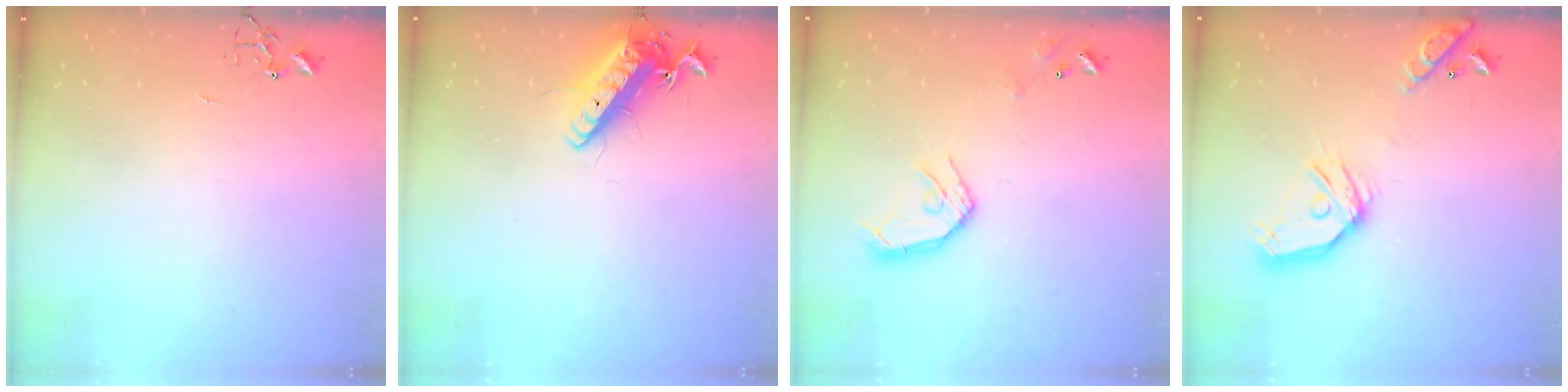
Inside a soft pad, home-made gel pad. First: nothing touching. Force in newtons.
{"total": 13.6, "press": 13.4, "slide": 2.3}
{"total": 11.7, "press": 11.6, "slide": 1.2}
{"total": 16.2, "press": 16.0, "slide": 2.5}